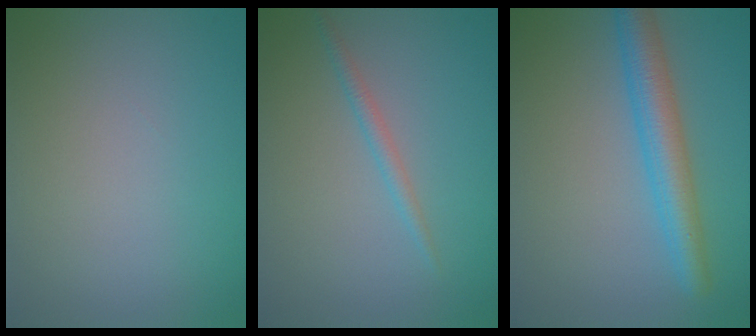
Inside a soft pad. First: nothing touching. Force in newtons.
{"total": 0.9, "press": 0.9, "slide": 0.1}
{"total": 4.4, "press": 4.3, "slide": 0.2}